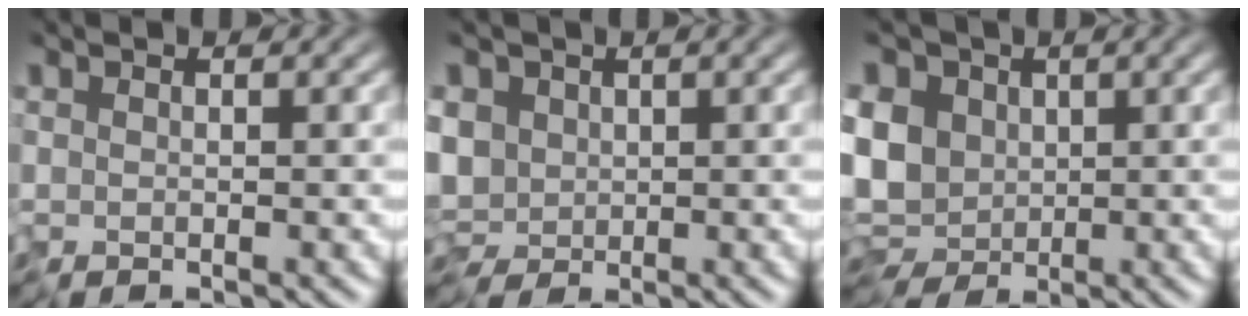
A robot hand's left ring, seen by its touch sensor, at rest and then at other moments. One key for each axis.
{"total": 3.9, "fx": -0.2, "fy": 3.3, "fz": 2.1, "tx": -0.060, "ty": 0.000, "tz": -0.012}
{"total": 7.9, "fx": -0.5, "fy": 6.3, "fz": 4.7, "tx": -0.092, "ty": -0.001, "tz": -0.024}